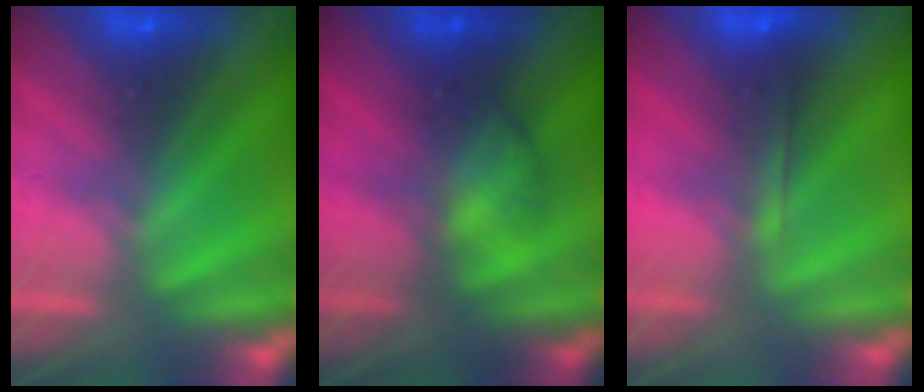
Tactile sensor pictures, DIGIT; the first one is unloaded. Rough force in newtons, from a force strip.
{"total": 2.0}
{"total": 1.8}